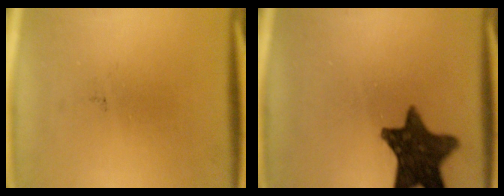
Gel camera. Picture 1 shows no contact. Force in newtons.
{"total": 12.8}